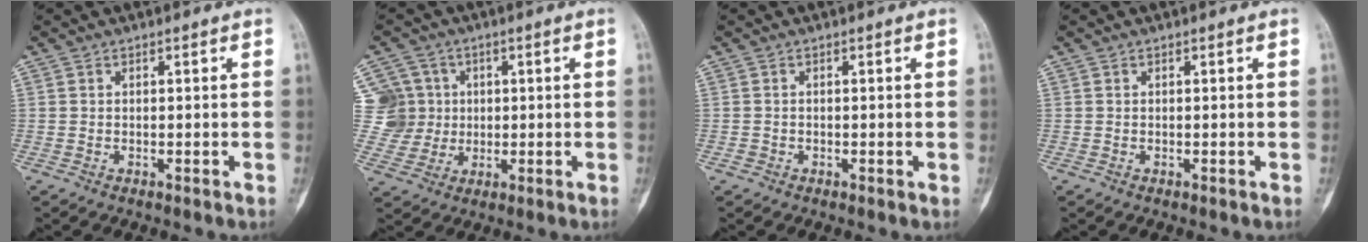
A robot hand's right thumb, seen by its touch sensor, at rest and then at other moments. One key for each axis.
{"total": 9.2, "fx": 1.7, "fy": 8.9, "fz": 1.4, "tx": 0.006, "ty": 0.011, "tz": 0.033}
{"total": 0.5, "fx": -0.2, "fy": 0.5, "fz": 0.1, "tx": 0.003, "ty": 0.002, "tz": -0.003}
{"total": 0.0}